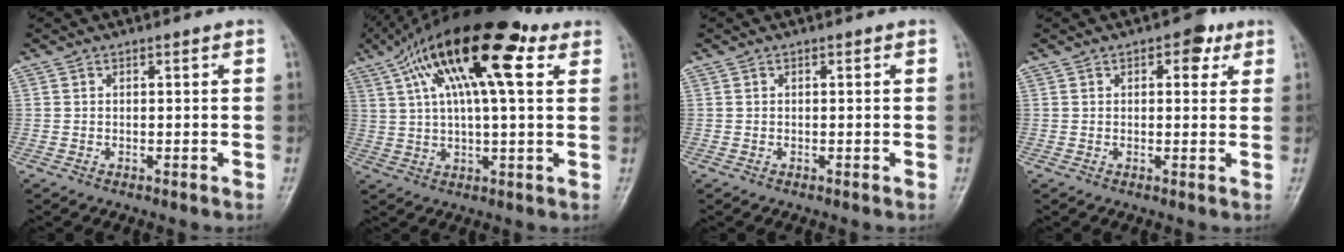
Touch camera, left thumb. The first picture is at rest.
{"total": 20.1, "force": [8.4, 6.6, 17.0], "torque": [-0.284, 0.017, 0.136]}
{"total": 0.0}
{"total": 4.3, "force": [2.1, 2.5, 2.8], "torque": [-0.013, -0.002, 0.019]}